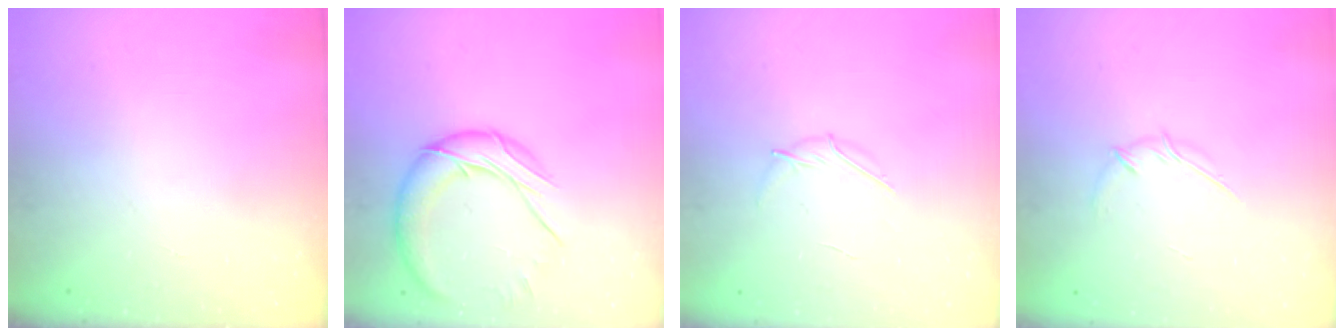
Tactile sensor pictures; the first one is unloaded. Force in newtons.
{"total": 13.3, "press": 13.2, "slide": 1.0}
{"total": 3.8, "press": 3.6, "slide": 1.1}
{"total": 3.6, "press": 3.5, "slide": 0.9}